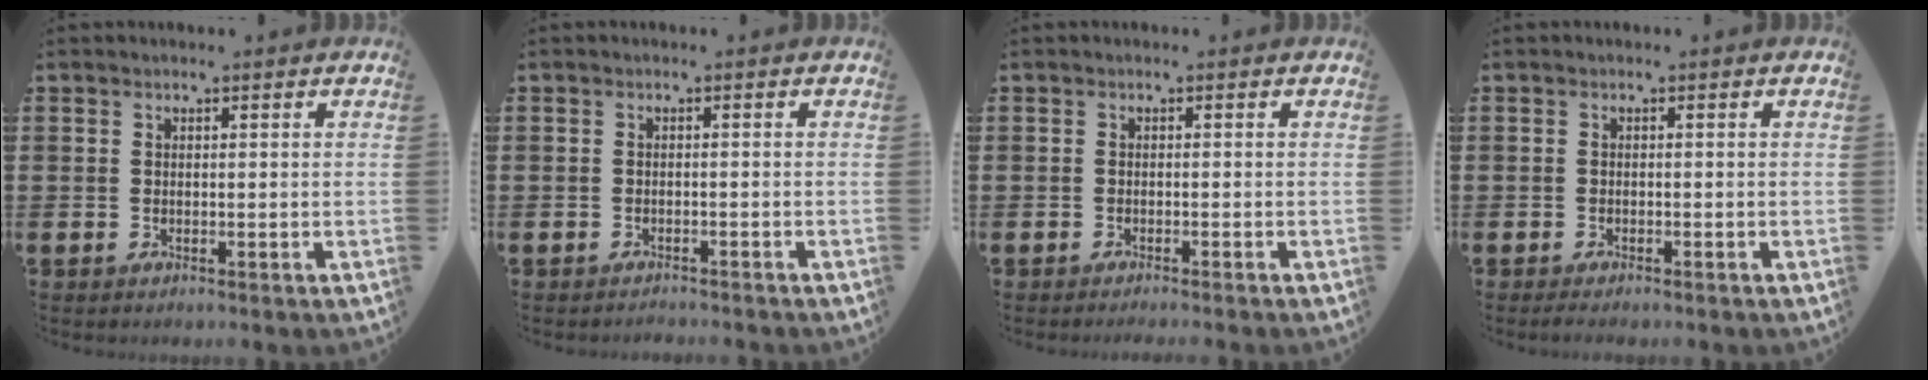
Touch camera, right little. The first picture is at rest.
{"total": 0.8, "force": [-0.8, 0.0, 0.0], "torque": [-0.001, 0.000, -0.016]}
{"total": 0.6, "force": [-0.5, -0.2, 0.1], "torque": [-0.001, -0.001, -0.011]}
{"total": 0.7, "force": [-0.5, 0.1, 0.4], "torque": [-0.008, -0.002, -0.010]}